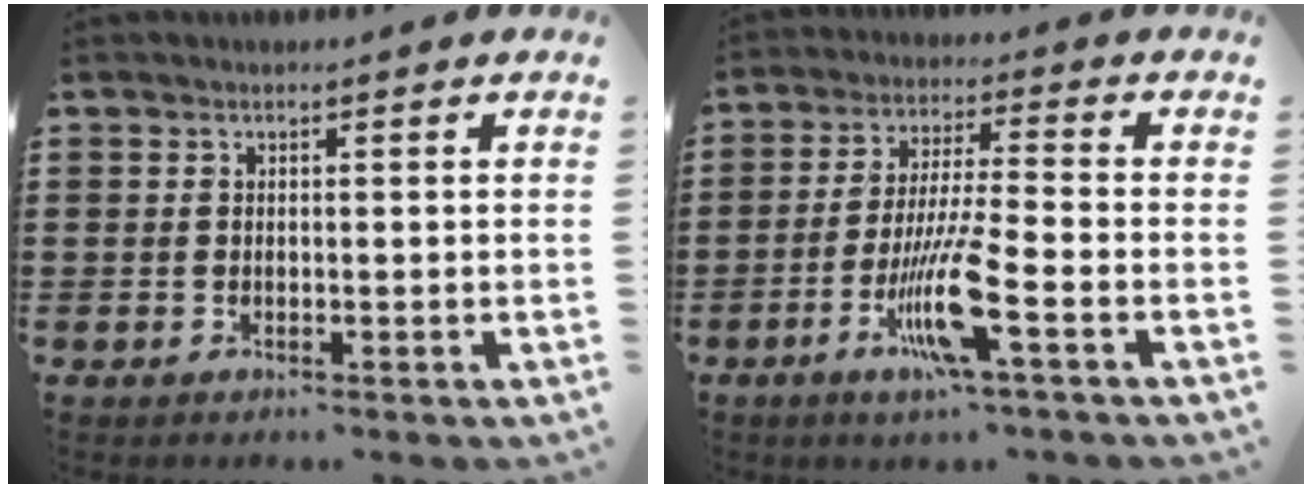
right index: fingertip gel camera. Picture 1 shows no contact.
{"total": 10.4, "force": [-4.5, 0.8, 9.3], "torque": [-0.192, -0.012, -0.089]}